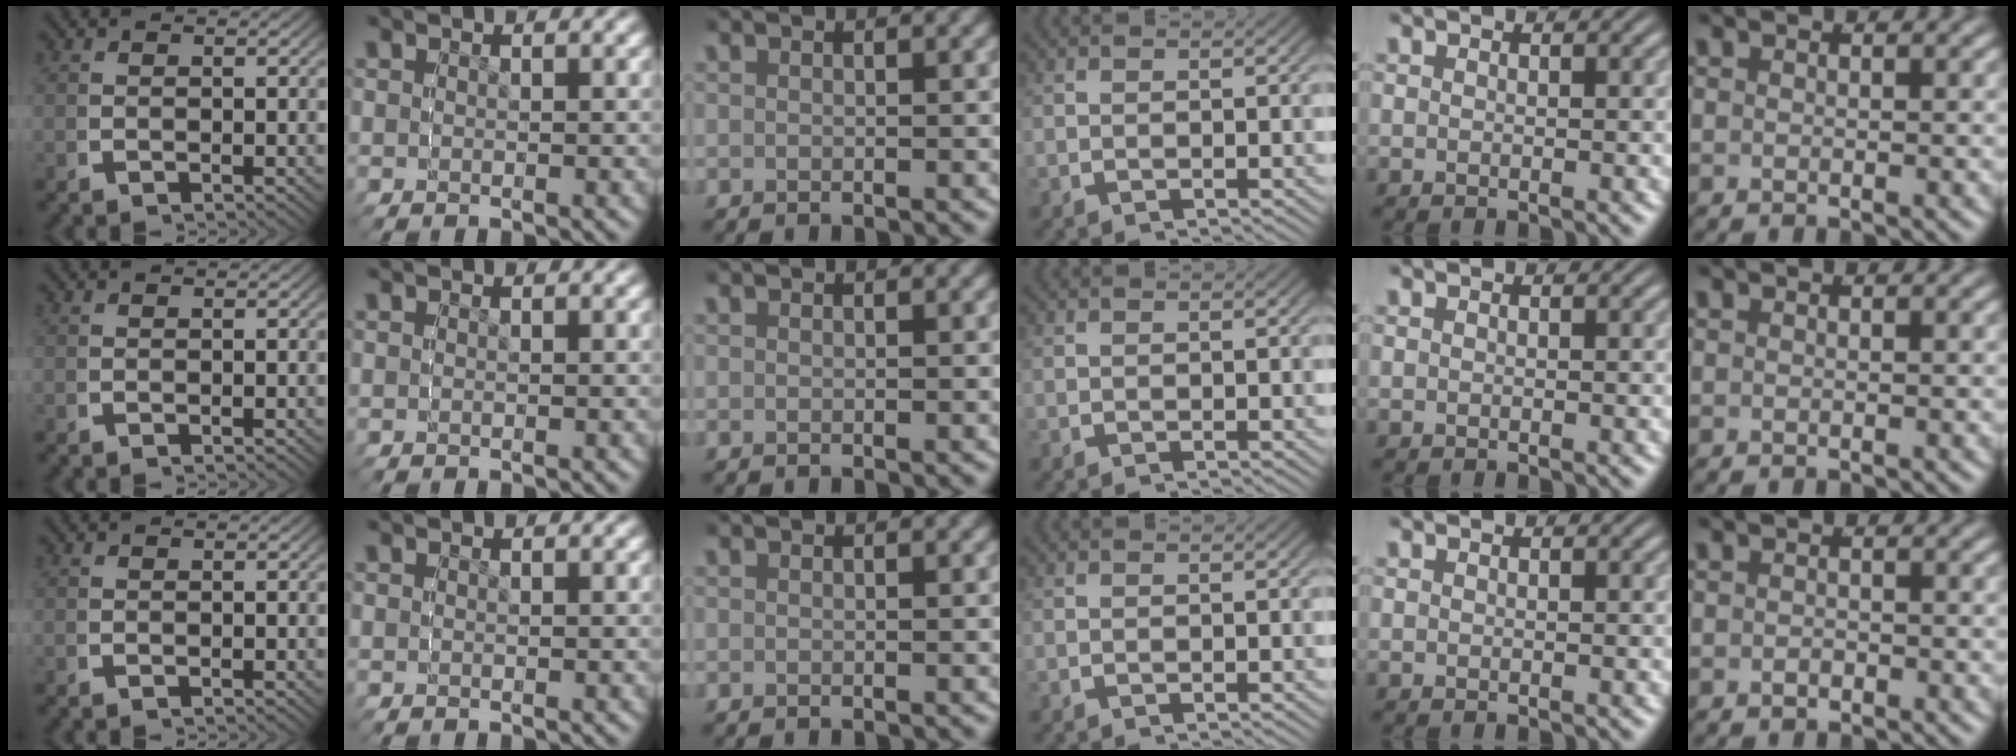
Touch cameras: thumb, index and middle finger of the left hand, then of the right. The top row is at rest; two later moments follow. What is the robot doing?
{"motion": "grasp_and_lifting", "object": "sponge"}